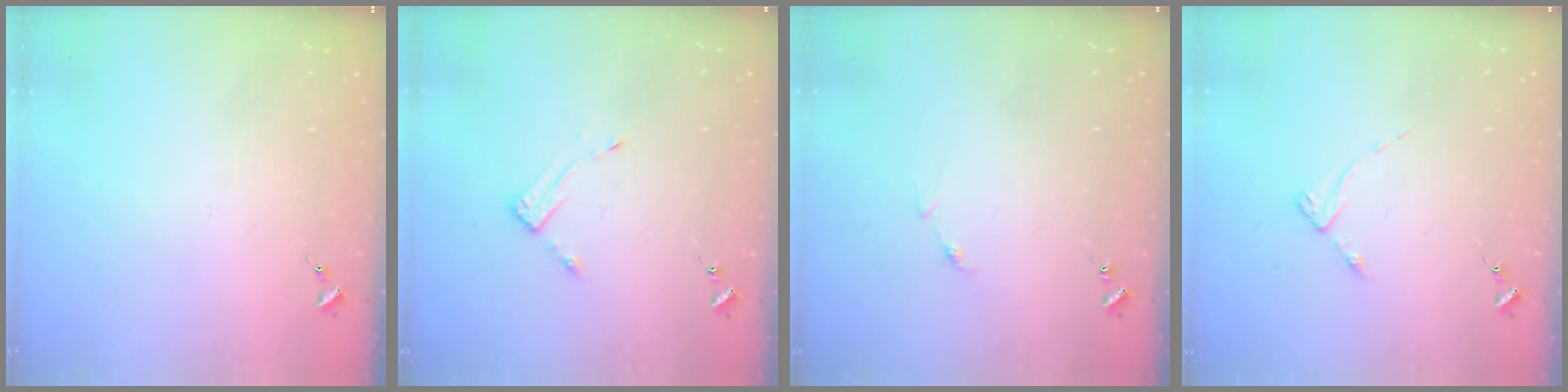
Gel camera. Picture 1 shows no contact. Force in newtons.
{"total": 3.3, "press": 3.3, "slide": 0.3}
{"total": 4.6, "press": 4.6, "slide": 0.4}
{"total": 2.8, "press": 2.8, "slide": 0.3}